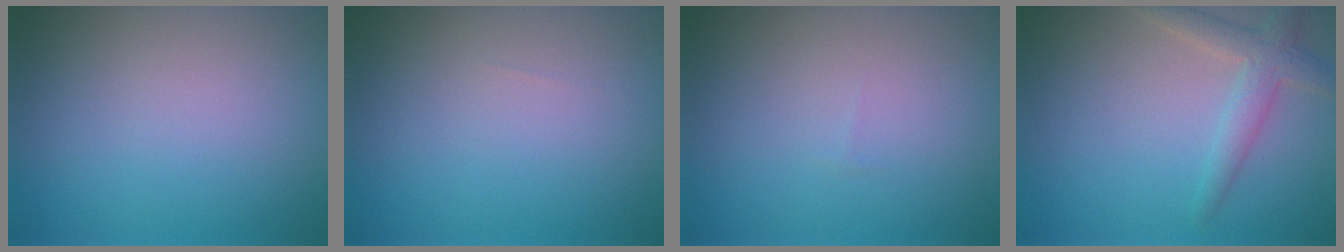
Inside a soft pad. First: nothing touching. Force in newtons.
{"total": 0.0}
{"total": 0.0}
{"total": 2.8, "press": 2.8, "slide": 0.2}